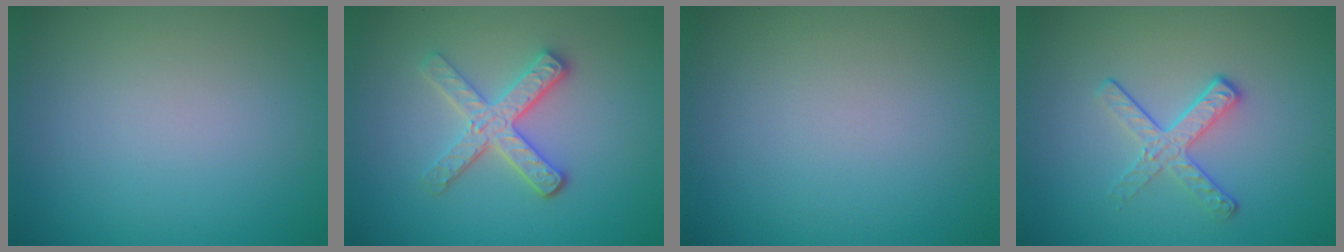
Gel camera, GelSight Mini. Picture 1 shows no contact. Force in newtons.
{"total": 3.6, "press": 3.1, "slide": 1.7}
{"total": 0.0}
{"total": 2.4, "press": 1.7, "slide": 1.7}